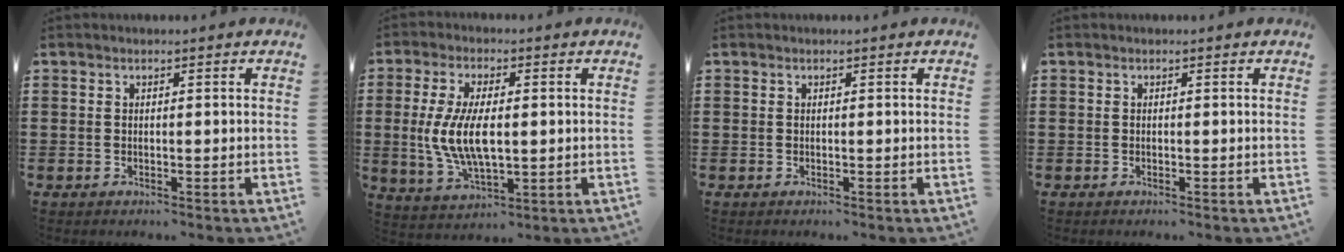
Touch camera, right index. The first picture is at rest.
{"total": 9.1, "force": [0.0, 4.2, 8.0], "torque": [-0.183, -0.001, -0.006]}
{"total": 0.0}
{"total": 0.0}